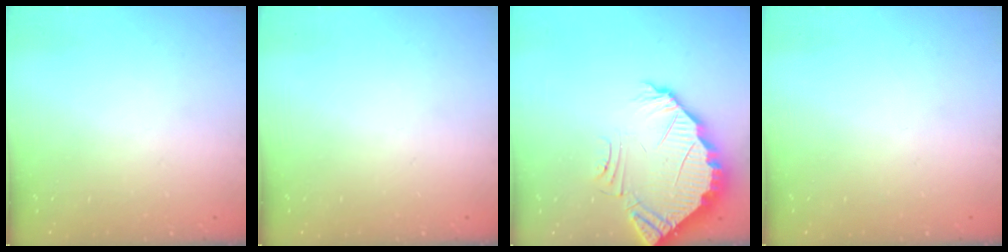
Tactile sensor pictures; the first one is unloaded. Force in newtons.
{"total": 0.0}
{"total": 4.0, "press": 3.9, "slide": 0.3}
{"total": 0.0}